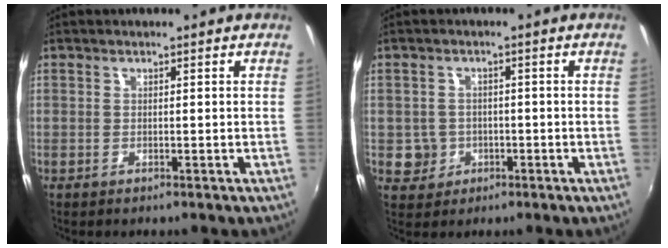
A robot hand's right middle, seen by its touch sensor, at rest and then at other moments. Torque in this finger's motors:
{"motor_torque": [0.03, -0.15, -0.06, -0.01]}